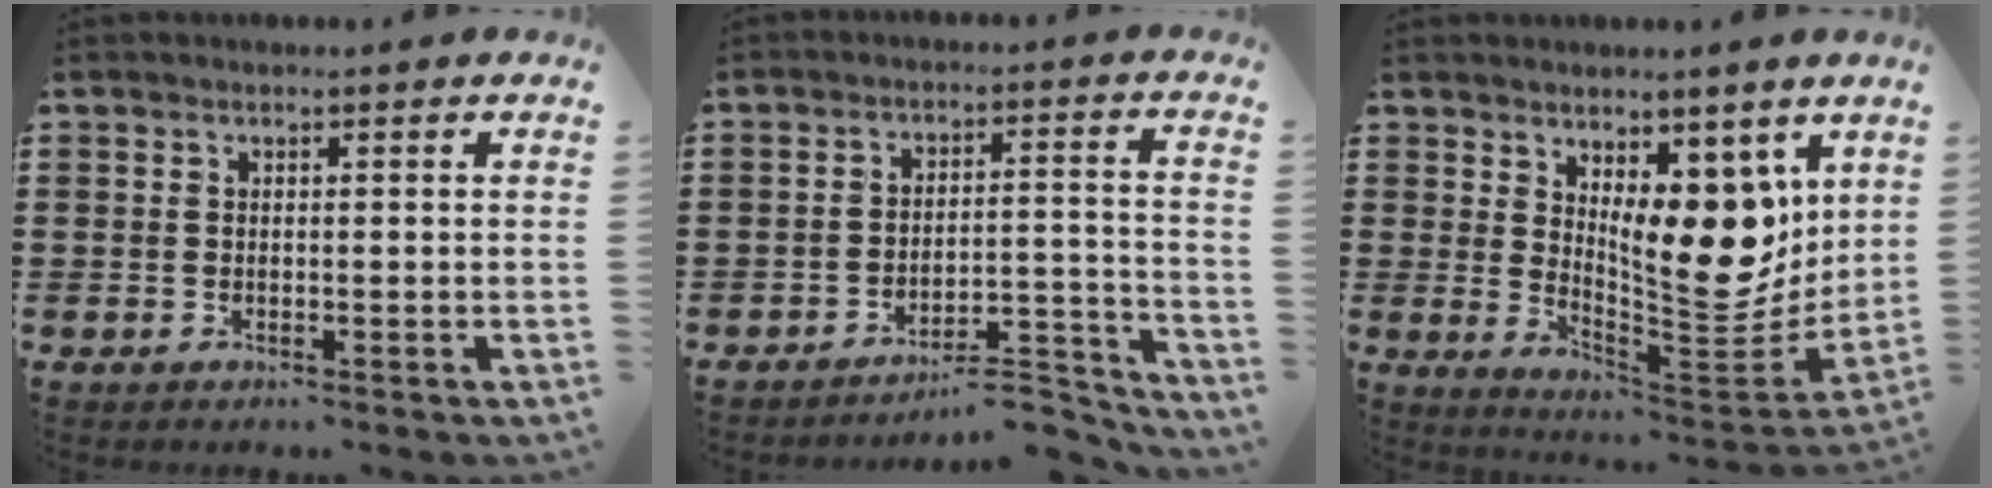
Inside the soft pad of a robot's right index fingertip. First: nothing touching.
{"total": 7.3, "force": [-6.8, 0.9, 2.5], "torque": [-0.034, 0.012, -0.128]}
{"total": 11.5, "force": [5.1, 5.6, 8.6], "torque": [-0.119, -0.047, 0.096]}